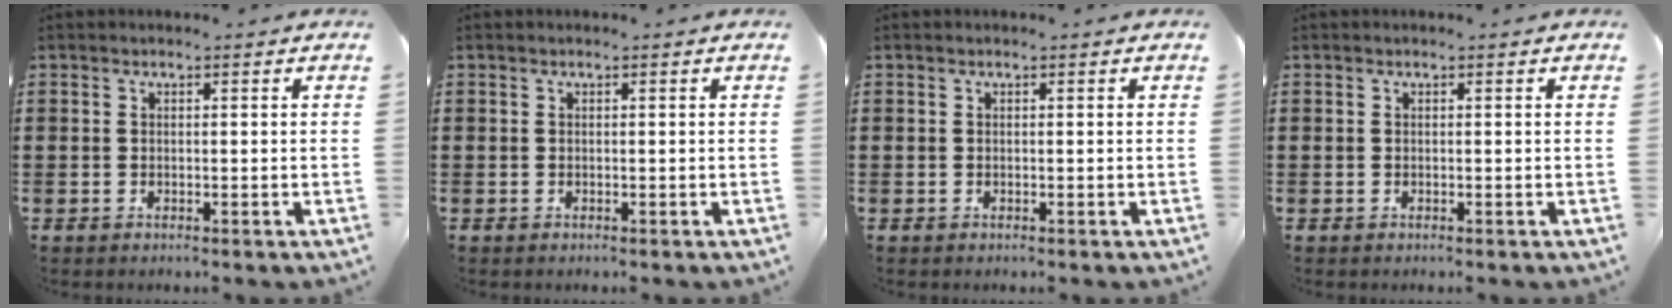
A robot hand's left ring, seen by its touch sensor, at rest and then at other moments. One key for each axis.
{"total": 0.0}
{"total": 0.0}
{"total": 0.0}